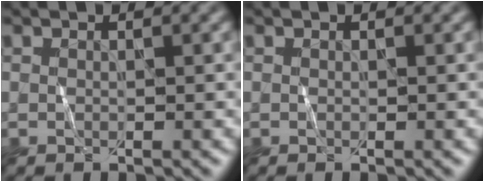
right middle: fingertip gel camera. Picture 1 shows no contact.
{"total": 0.0}